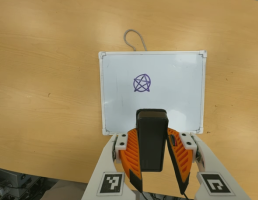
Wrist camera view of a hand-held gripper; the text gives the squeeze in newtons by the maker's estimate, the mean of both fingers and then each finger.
{"total": 6.7, "left": 5.4, "right": 7.9}